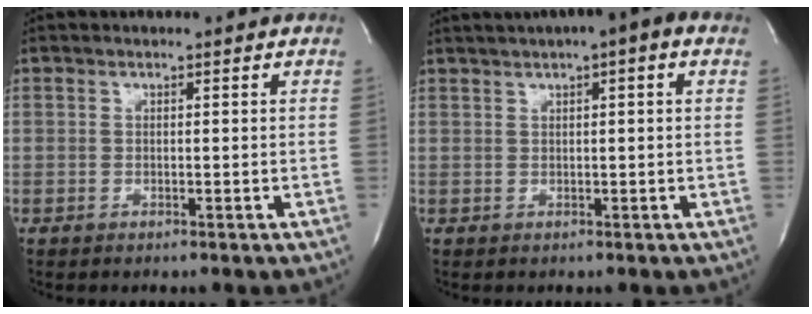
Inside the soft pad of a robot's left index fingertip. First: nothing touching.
{"total": 6.6, "force": [3.3, 0.7, 5.6], "torque": [-0.088, 0.026, 0.044]}